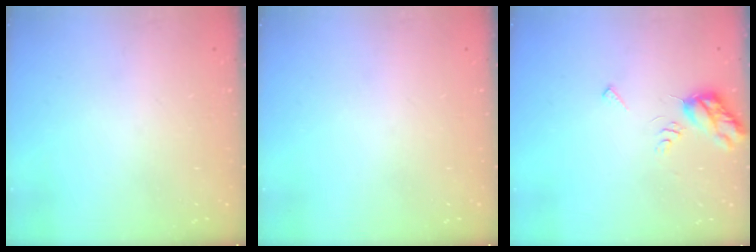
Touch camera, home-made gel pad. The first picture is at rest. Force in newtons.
{"total": 0.0}
{"total": 7.9, "press": 7.8, "slide": 0.5}